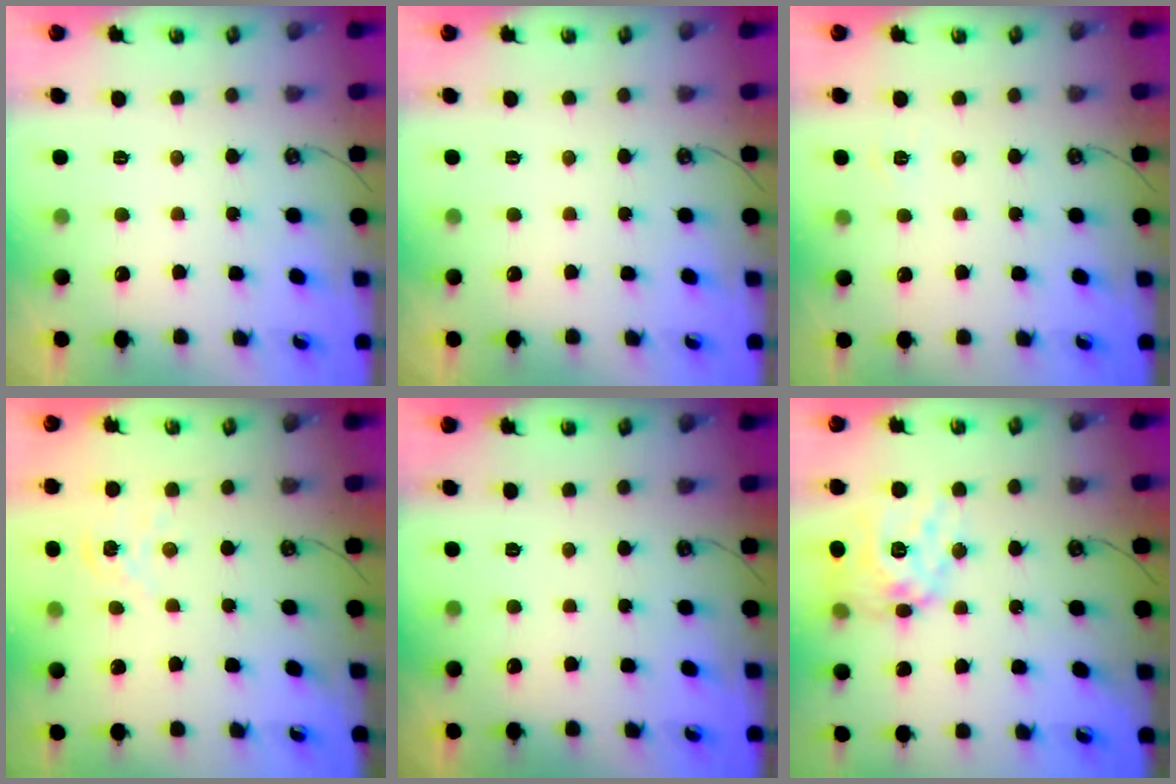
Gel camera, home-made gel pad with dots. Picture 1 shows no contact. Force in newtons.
{"total": 0.0}
{"total": 2.1, "press": 2.1, "slide": 0.3}
{"total": 1.2, "press": 1.1, "slide": 0.2}
{"total": 0.0}
{"total": 15.3, "press": 15.2, "slide": 1.4}